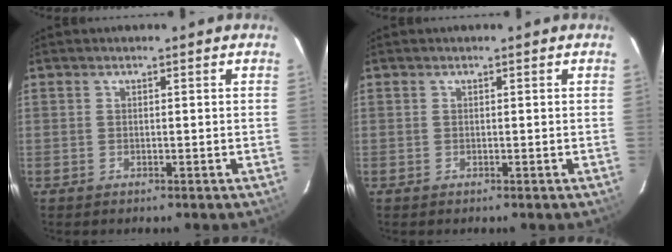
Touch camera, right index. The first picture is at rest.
{"total": 0.0}